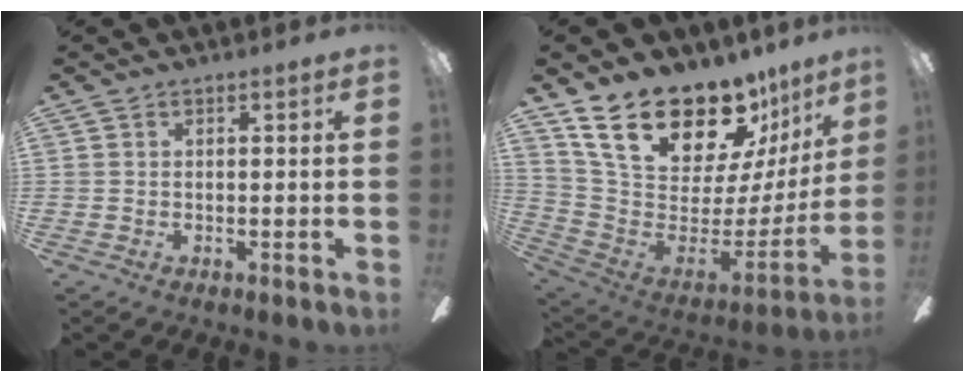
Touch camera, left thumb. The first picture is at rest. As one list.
[{"total": 23.6, "force": [18.2, 10.1, 11.2], "torque": [-0.181, -0.132, 0.336]}]